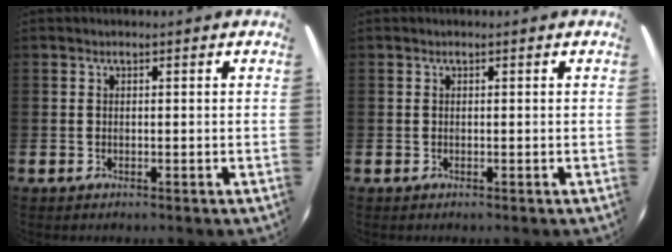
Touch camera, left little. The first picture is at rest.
{"total": 0.0}